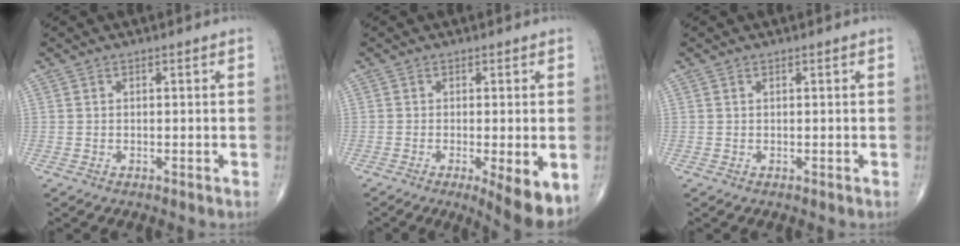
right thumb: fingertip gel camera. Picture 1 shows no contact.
{"total": 7.7, "force": [-2.8, 1.6, 7.0], "torque": [-0.097, -0.019, -0.042]}
{"total": 0.0}